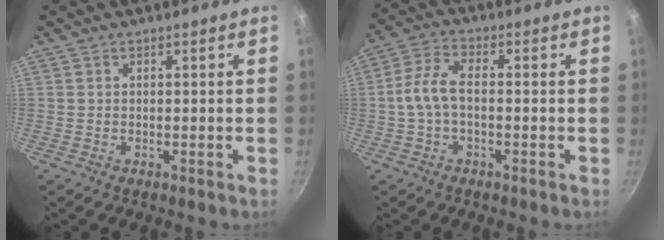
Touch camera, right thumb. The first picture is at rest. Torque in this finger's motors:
{"motor_torque": [-0.04, 0.23, -0.06, 0.10, 0.19]}